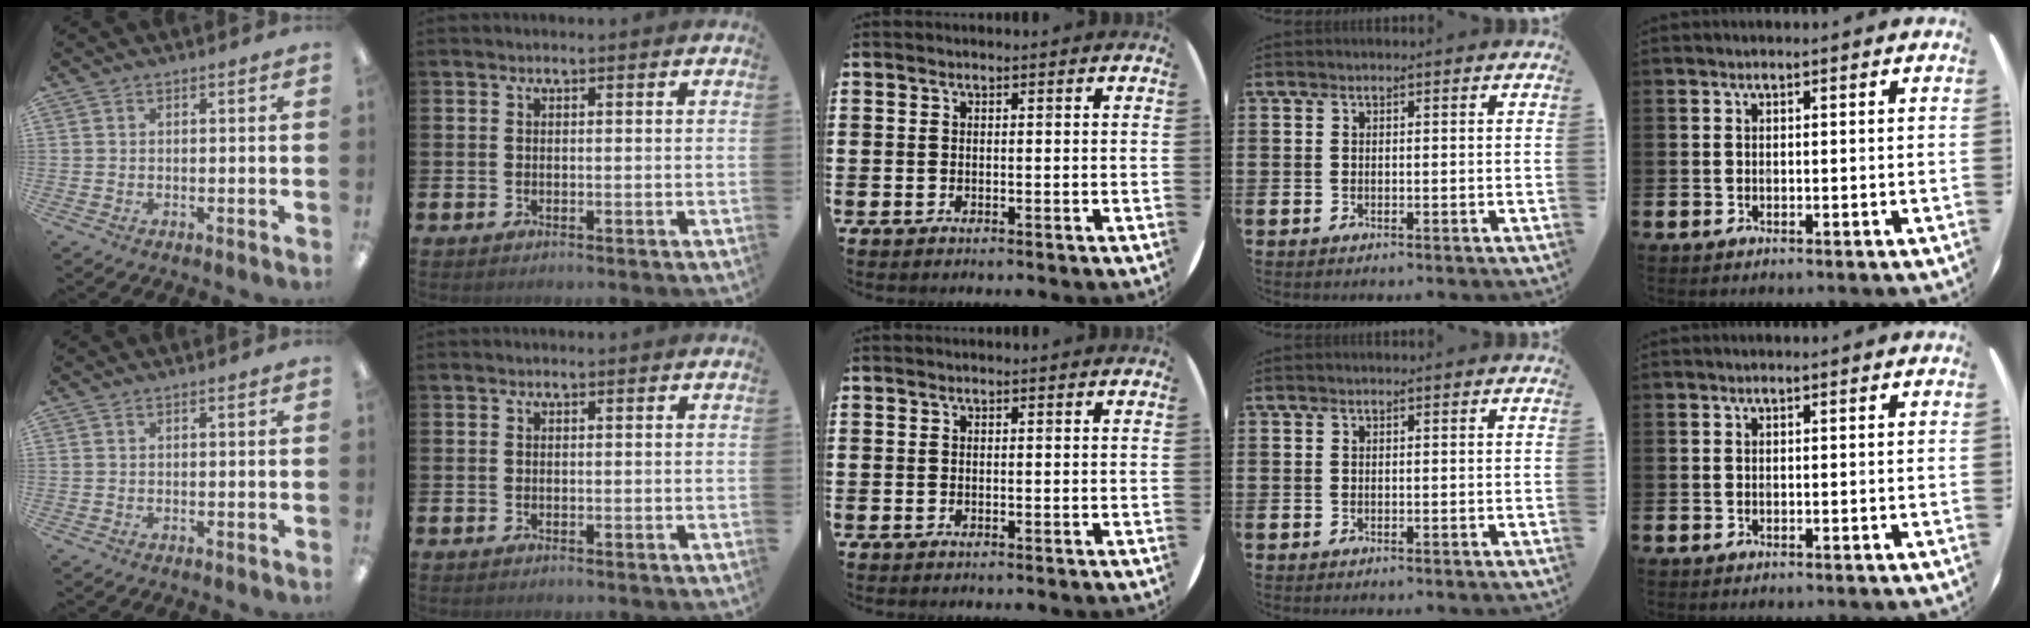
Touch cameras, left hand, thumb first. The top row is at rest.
{}